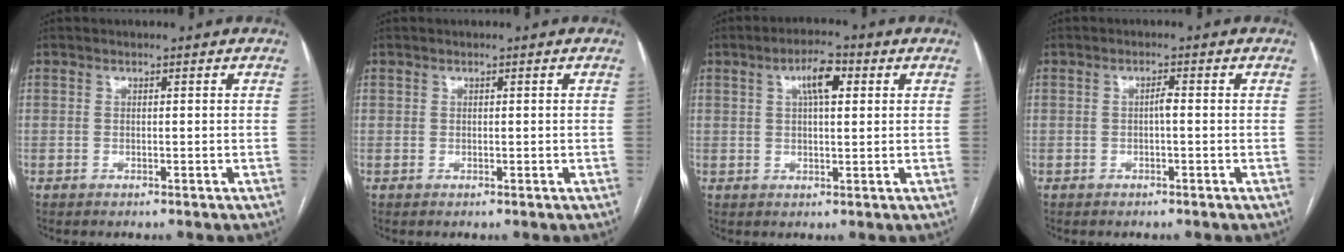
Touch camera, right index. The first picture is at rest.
{"total": 0.0}
{"total": 5.4, "force": [2.0, 1.6, 4.8], "torque": [-0.086, 0.014, 0.033]}
{"total": 1.2, "force": [-0.2, 0.2, 1.2], "torque": [-0.020, 0.003, -0.003]}